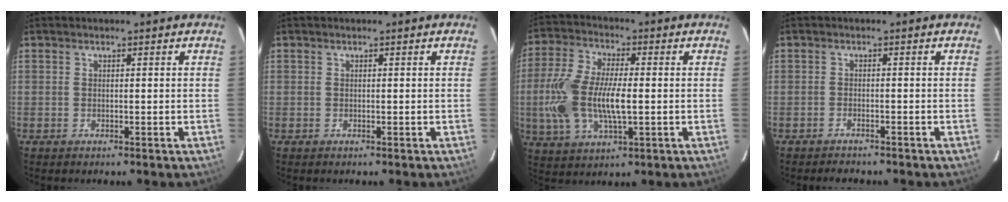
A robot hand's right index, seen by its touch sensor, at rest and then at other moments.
{"total": 0.0}
{"total": 14.5, "force": [-1.2, 6.1, 13.0], "torque": [-0.281, 0.000, -0.023]}
{"total": 3.0, "force": [-2.8, 0.8, 0.9], "torque": [-0.025, -0.005, -0.043]}